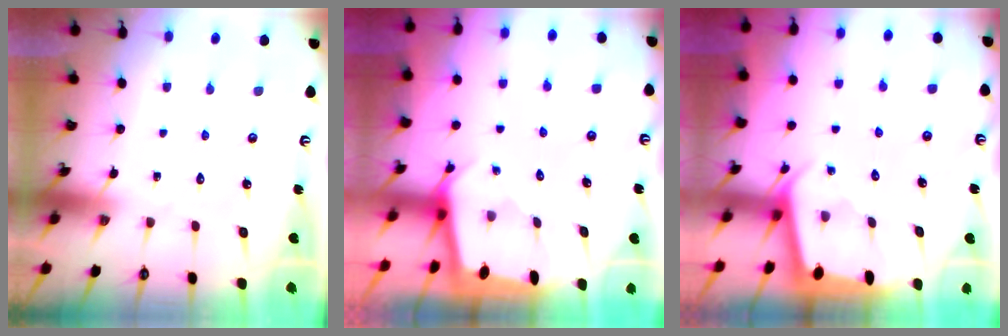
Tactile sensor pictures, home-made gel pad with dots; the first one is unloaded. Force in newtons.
{"total": 1.7, "press": 1.6, "slide": 0.2}
{"total": 2.2, "press": 2.2, "slide": 0.1}